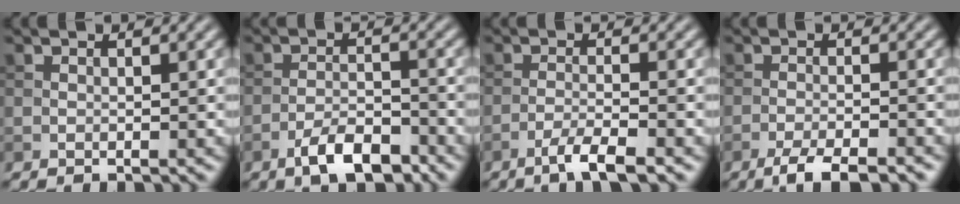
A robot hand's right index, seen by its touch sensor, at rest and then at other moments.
{"total": 4.7, "force": [-3.2, 1.6, 3.0], "torque": [-0.051, 0.004, -0.060]}
{"total": 3.3, "force": [-2.2, 0.4, 2.4], "torque": [-0.042, 0.005, -0.050]}
{"total": 3.8, "force": [-2.9, 0.6, 2.5], "torque": [-0.044, -0.001, -0.055]}